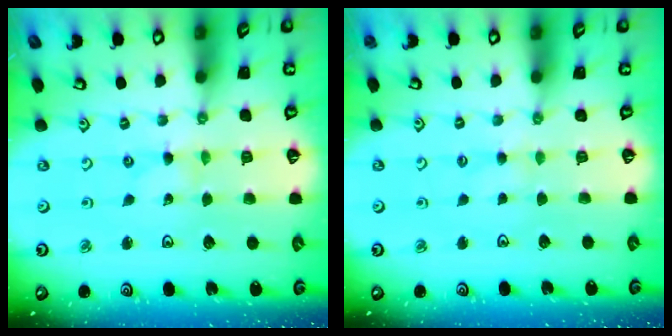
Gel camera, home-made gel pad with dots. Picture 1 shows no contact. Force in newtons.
{"total": 0.6, "press": 0.6, "slide": 0.2}